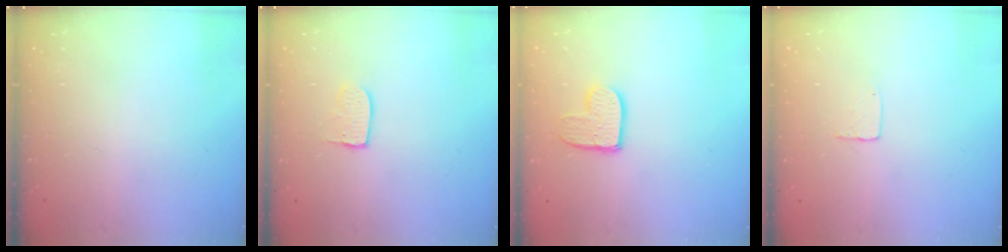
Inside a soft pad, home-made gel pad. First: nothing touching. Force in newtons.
{"total": 6.3, "press": 6.3, "slide": 0.3}
{"total": 10.0, "press": 10.0, "slide": 0.5}
{"total": 3.6, "press": 3.6, "slide": 0.2}